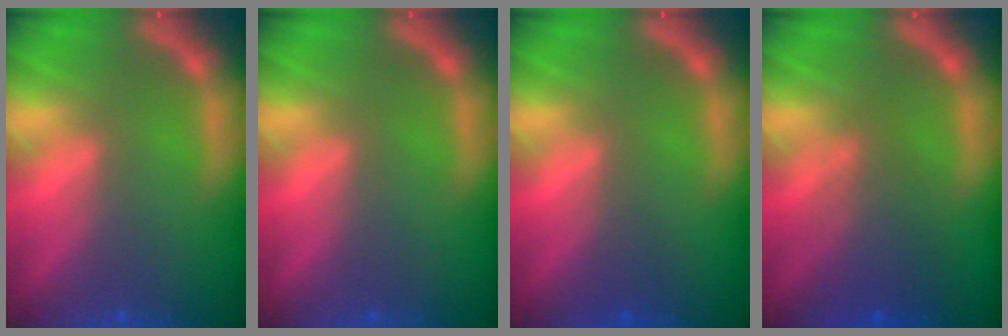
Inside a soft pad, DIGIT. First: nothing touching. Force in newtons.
{"total": 0.0}
{"total": 1.0}
{"total": 4.1}